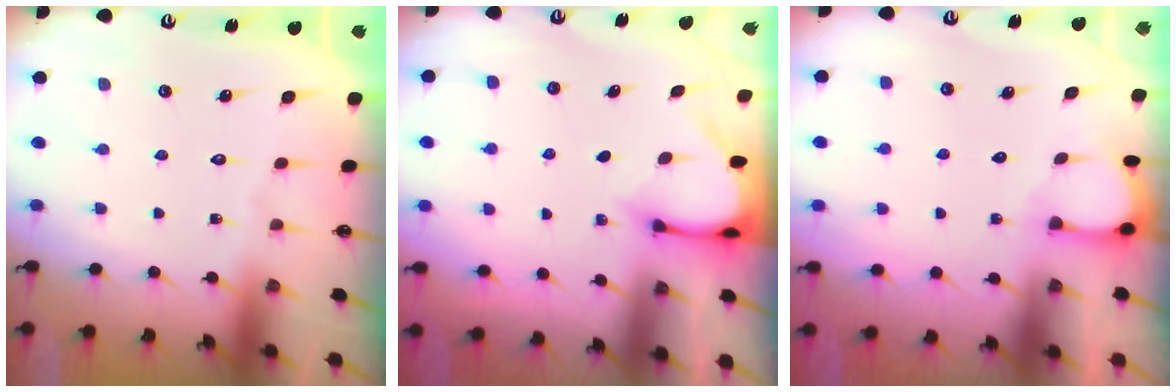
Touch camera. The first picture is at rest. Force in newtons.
{"total": 3.3, "press": 3.3, "slide": 0.3}
{"total": 2.3, "press": 2.2, "slide": 0.4}